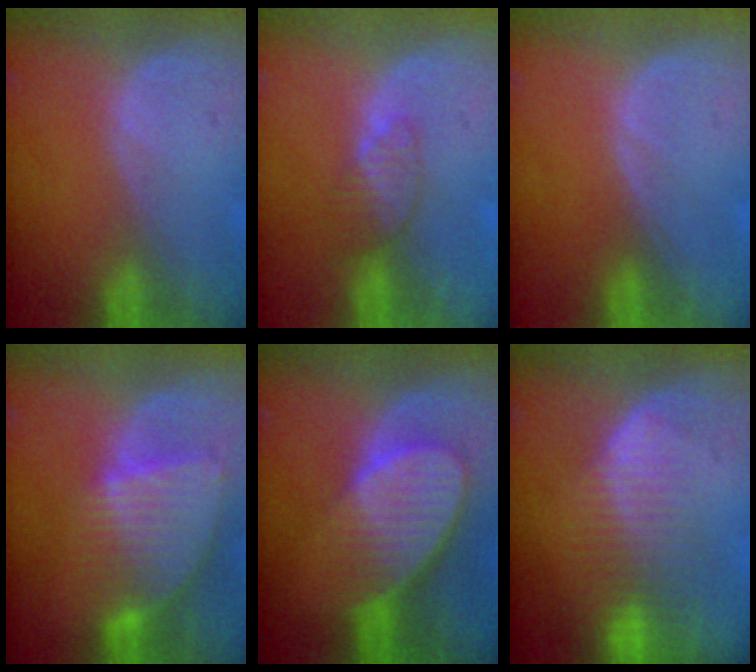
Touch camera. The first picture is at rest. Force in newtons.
{"total": 3.5, "press": 3.2, "slide": 1.4}
{"total": 0.0}
{"total": 8.4, "press": 7.5, "slide": 3.8}
{"total": 8.9, "press": 8.1, "slide": 3.7}
{"total": 8.6, "press": 7.3, "slide": 4.6}